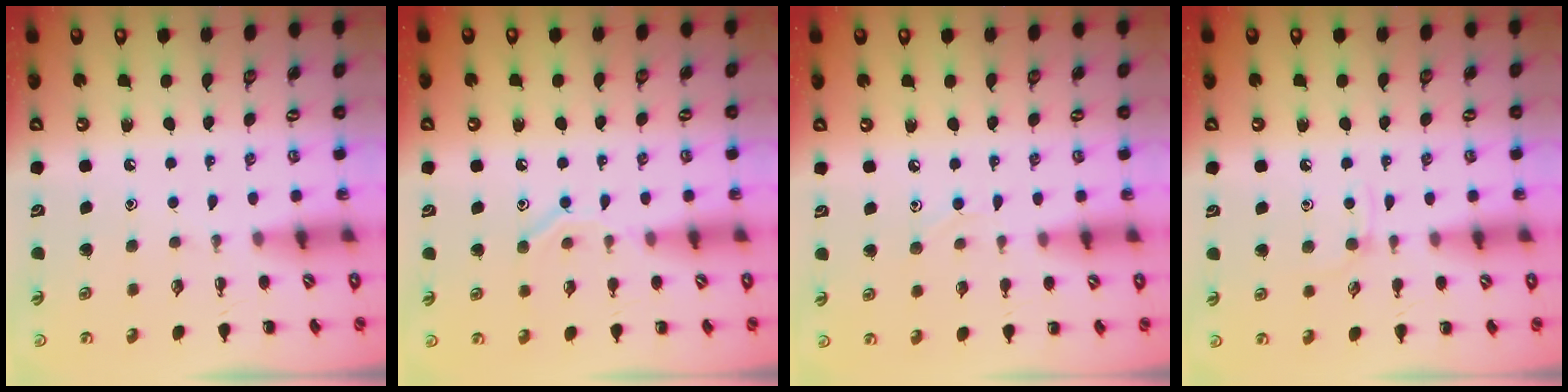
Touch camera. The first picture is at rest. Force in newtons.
{"total": 8.7, "press": 8.5, "slide": 1.6}
{"total": 4.7, "press": 4.4, "slide": 1.5}
{"total": 2.8, "press": 2.7, "slide": 0.9}